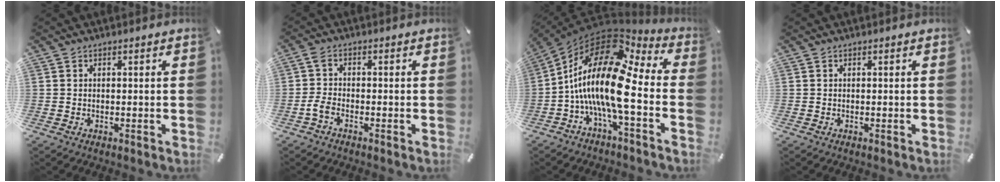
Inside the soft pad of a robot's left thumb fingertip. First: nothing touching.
{"total": 3.1, "force": [-1.5, 1.5, 2.3], "torque": [-0.059, 0.000, -0.031]}
{"total": 21.2, "force": [-2.5, 7.2, 19.8], "torque": [-0.425, -0.019, -0.055]}
{"total": 0.0}